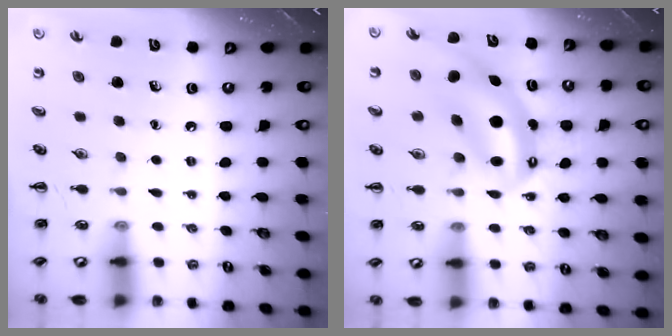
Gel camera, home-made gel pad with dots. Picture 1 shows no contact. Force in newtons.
{"total": 9.2, "press": 8.9, "slide": 2.4}